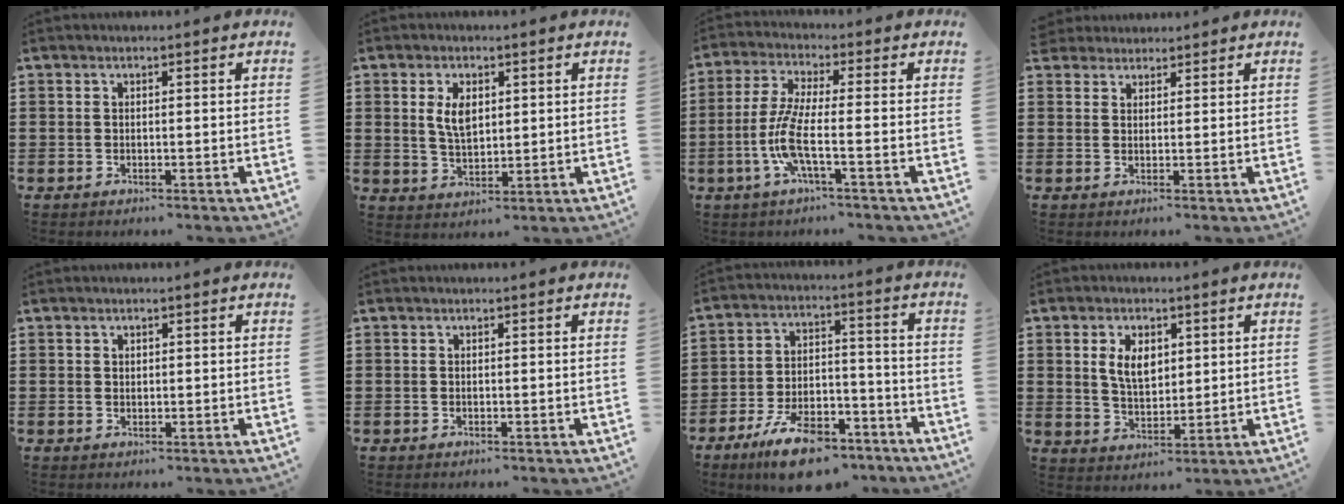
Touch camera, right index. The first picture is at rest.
{"total": 4.7, "force": [1.3, 2.6, 3.8], "torque": [-0.073, 0.006, 0.020]}
{"total": 7.6, "force": [-2.4, 1.5, 7.0], "torque": [-0.168, -0.016, -0.055]}
{"total": 2.1, "force": [1.9, 0.9, -0.5], "torque": [0.003, 0.007, 0.038]}
{"total": 0.8, "force": [0.4, 0.6, 0.2], "torque": [-0.006, 0.003, 0.008]}
{"total": 0.0}
{"total": 10.3, "force": [-7.6, 3.7, 5.9], "torque": [-0.111, 0.031, -0.139]}
{"total": 5.5, "force": [1.6, 3.3, 4.0], "torque": [-0.082, 0.010, 0.026]}